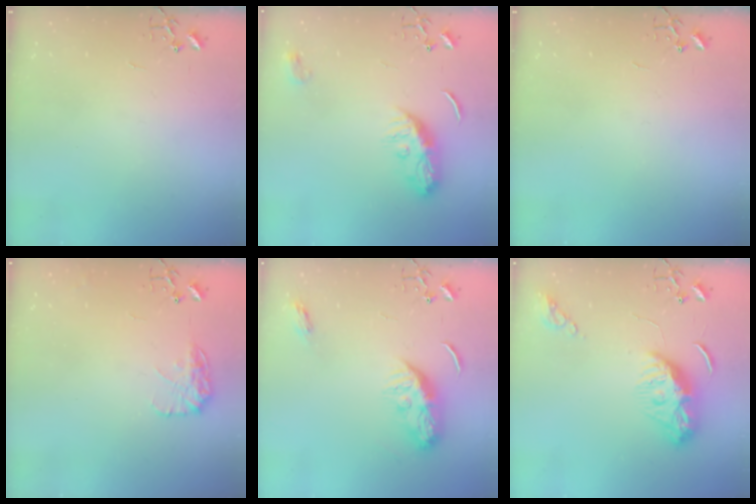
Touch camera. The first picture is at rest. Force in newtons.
{"total": 10.9, "press": 10.9, "slide": 0.7}
{"total": 0.0}
{"total": 11.4, "press": 11.3, "slide": 0.4}
{"total": 11.2, "press": 11.2, "slide": 0.5}
{"total": 9.9, "press": 9.8, "slide": 1.1}